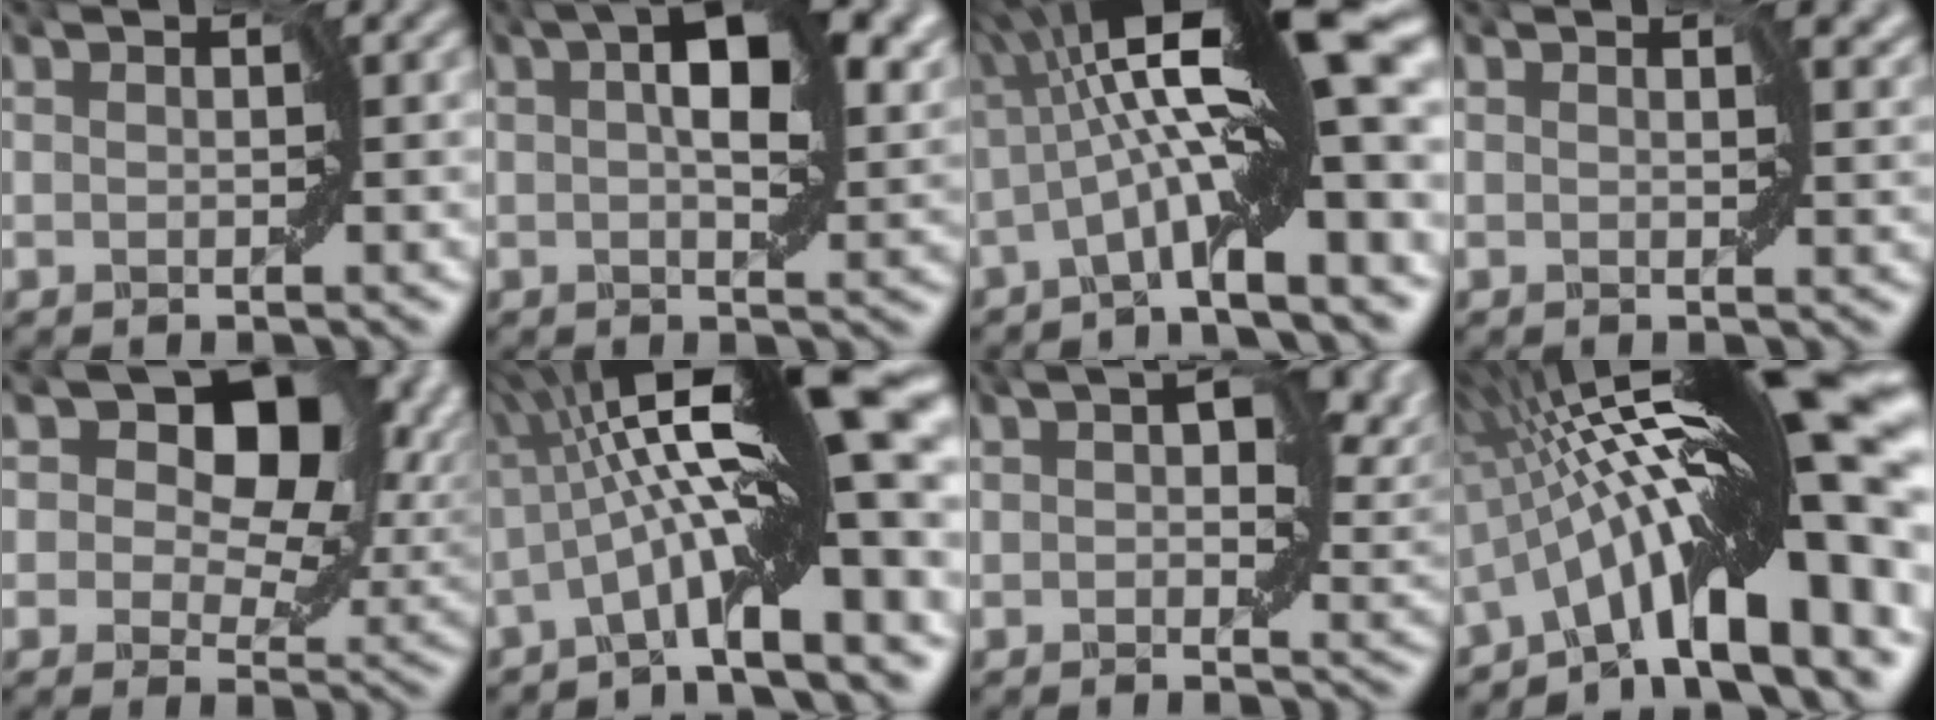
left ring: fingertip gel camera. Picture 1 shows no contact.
{"total": 8.9, "force": [2.8, 4.0, 7.4], "torque": [-0.108, 0.010, 0.035]}
{"total": 15.0, "force": [0.5, 2.9, 14.7], "torque": [-0.239, 0.025, 0.005]}
{"total": 2.2, "force": [0.8, 1.2, 1.7], "torque": [-0.024, -0.003, 0.012]}
{"total": 11.7, "force": [3.1, 7.5, 8.4], "torque": [-0.091, 0.013, 0.041]}
{"total": 16.7, "force": [0.6, 3.4, 16.3], "torque": [-0.258, 0.030, 0.009]}
{"total": 10.2, "force": [2.3, 5.5, 8.3], "torque": [-0.123, -0.002, 0.039]}
{"total": 17.5, "force": [-0.6, 2.7, 17.3], "torque": [-0.244, 0.012, -0.028]}